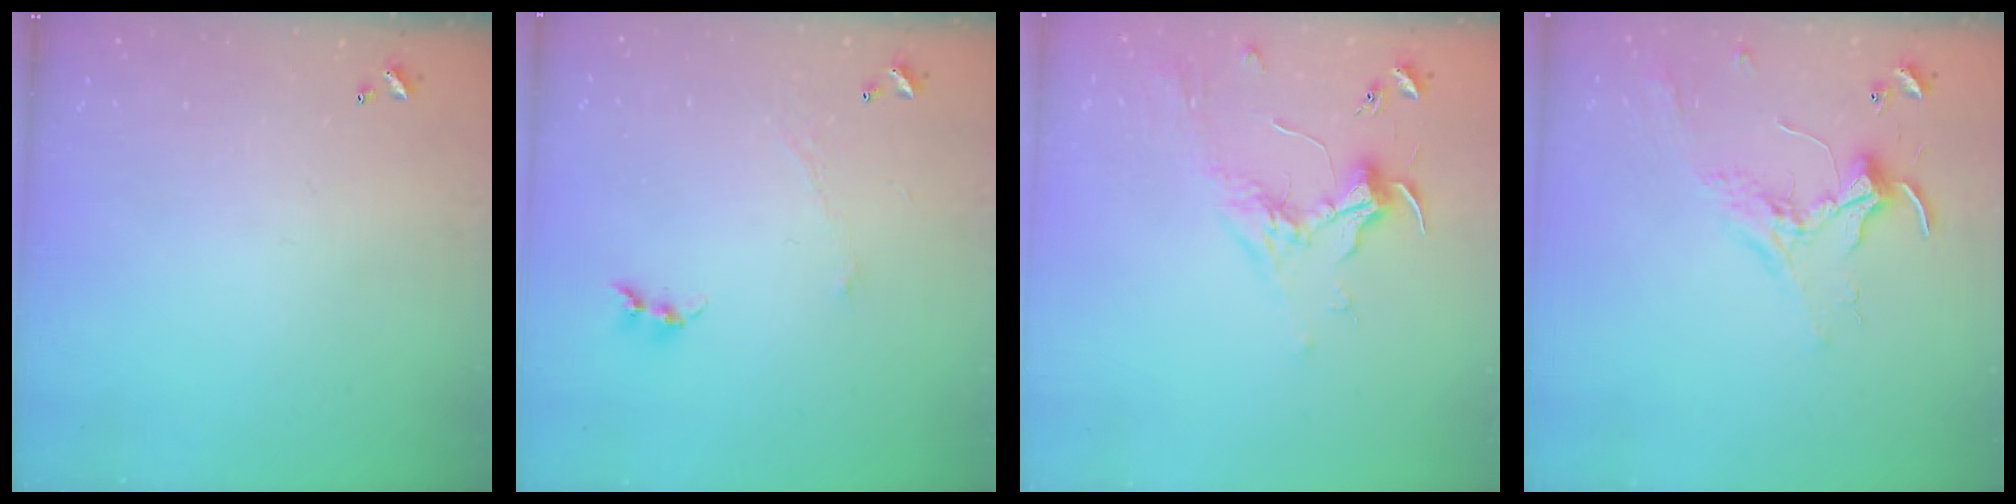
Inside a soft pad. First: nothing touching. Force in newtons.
{"total": 0.0}
{"total": 1.8, "press": 1.7, "slide": 0.6}
{"total": 2.3, "press": 2.3, "slide": 0.5}